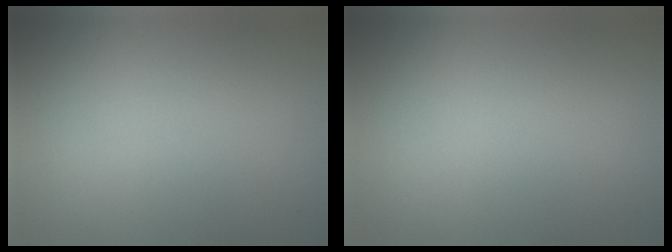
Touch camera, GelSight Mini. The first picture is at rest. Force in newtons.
{"total": 0.0}